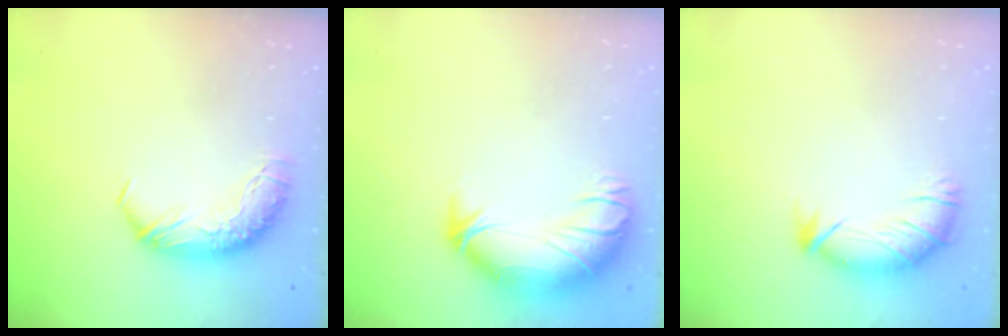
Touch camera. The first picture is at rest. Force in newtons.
{"total": 3.1, "press": 0.1, "slide": 3.1}
{"total": 2.8, "press": 2.0, "slide": 2.1}